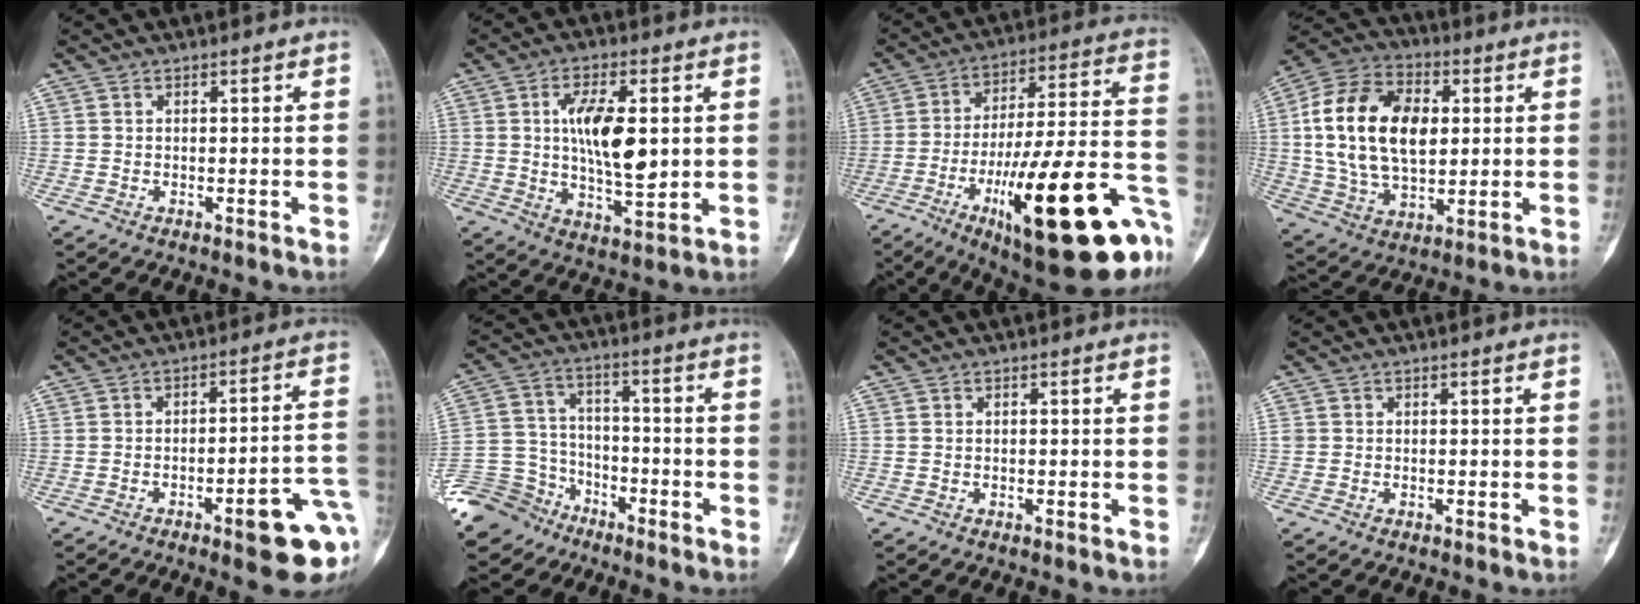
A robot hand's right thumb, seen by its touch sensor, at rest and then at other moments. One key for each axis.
{"total": 12.5, "fx": 1.7, "fy": 5.3, "fz": 11.2, "tx": -0.182, "ty": -0.010, "tz": 0.031}
{"total": 30.7, "fx": -12.6, "fy": 8.1, "fz": 26.8, "tx": -0.352, "ty": 0.049, "tz": -0.180}
{"total": 20.4, "fx": 2.8, "fy": 12.7, "fz": 15.6, "tx": -0.272, "ty": 0.006, "tz": 0.051}
{"total": 13.2, "fx": -5.4, "fy": 2.9, "fz": 11.7, "tx": -0.118, "ty": 0.035, "tz": -0.063}
{"total": 12.2, "fx": -8.8, "fy": 8.4, "fz": 1.6, "tx": -0.021, "ty": 0.067, "tz": -0.163}
{"total": 0.0}
{"total": 0.7, "fx": 0.1, "fy": 0.7, "fz": 0.2, "tx": 0.005, "ty": 0.003, "tz": 0.003}